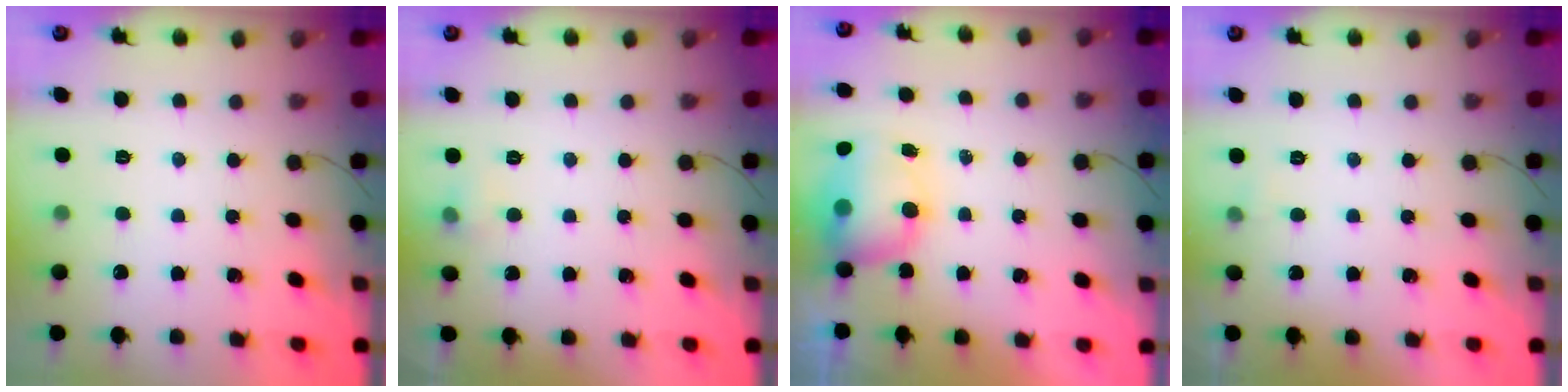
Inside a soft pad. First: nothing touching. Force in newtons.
{"total": 8.2, "press": 4.1, "slide": 7.1}
{"total": 7.6, "press": 7.4, "slide": 1.8}
{"total": 2.6, "press": 2.4, "slide": 1.0}